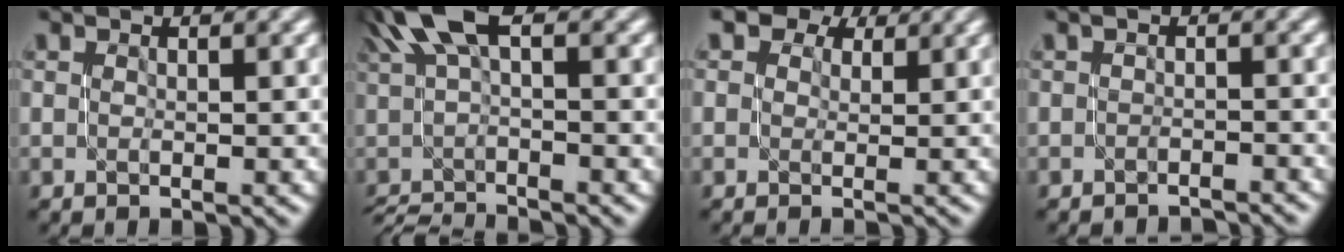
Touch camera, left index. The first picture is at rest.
{"total": 5.4, "force": [0.9, 1.6, 5.1], "torque": [-0.083, 0.004, 0.008]}
{"total": 3.9, "force": [2.7, 1.9, 1.9], "torque": [-0.031, 0.012, 0.022]}
{"total": 1.1, "force": [-1.0, 0.2, 0.3], "torque": [0.007, -0.003, -0.024]}